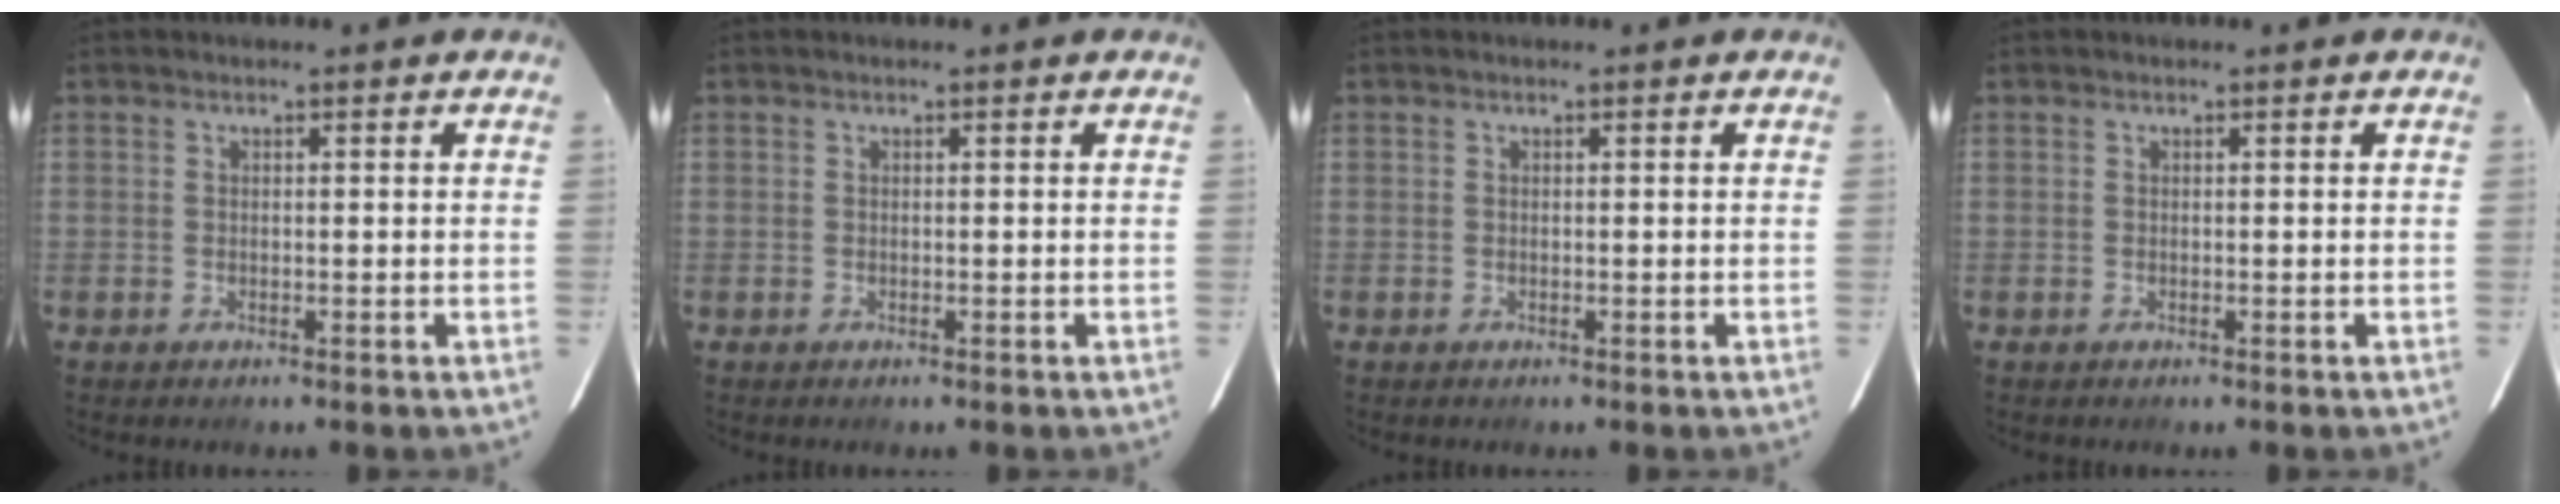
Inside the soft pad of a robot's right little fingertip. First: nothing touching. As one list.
[{"total": 0.0}, {"total": 0.0}, {"total": 0.0}]